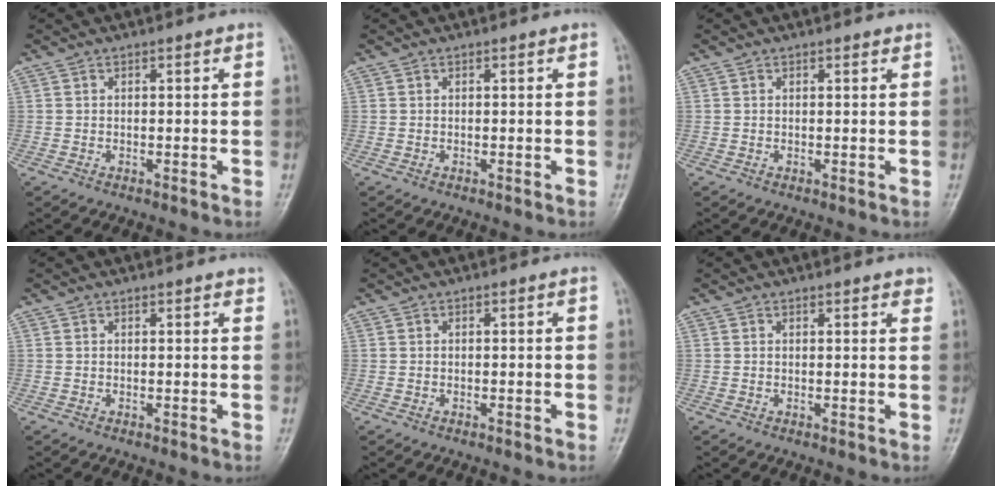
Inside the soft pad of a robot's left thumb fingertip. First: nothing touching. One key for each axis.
{"total": 0.0}
{"total": 0.9, "fx": 0.7, "fy": 0.4, "fz": 0.4, "tx": -0.007, "ty": -0.002, "tz": 0.006}
{"total": 1.5, "fx": 1.2, "fy": 0.5, "fz": 0.8, "tx": -0.006, "ty": -0.001, "tz": 0.013}
{"total": 0.0}
{"total": 2.6, "fx": 2.0, "fy": 0.7, "fz": 1.4, "tx": -0.006, "ty": -0.004, "tz": 0.022}